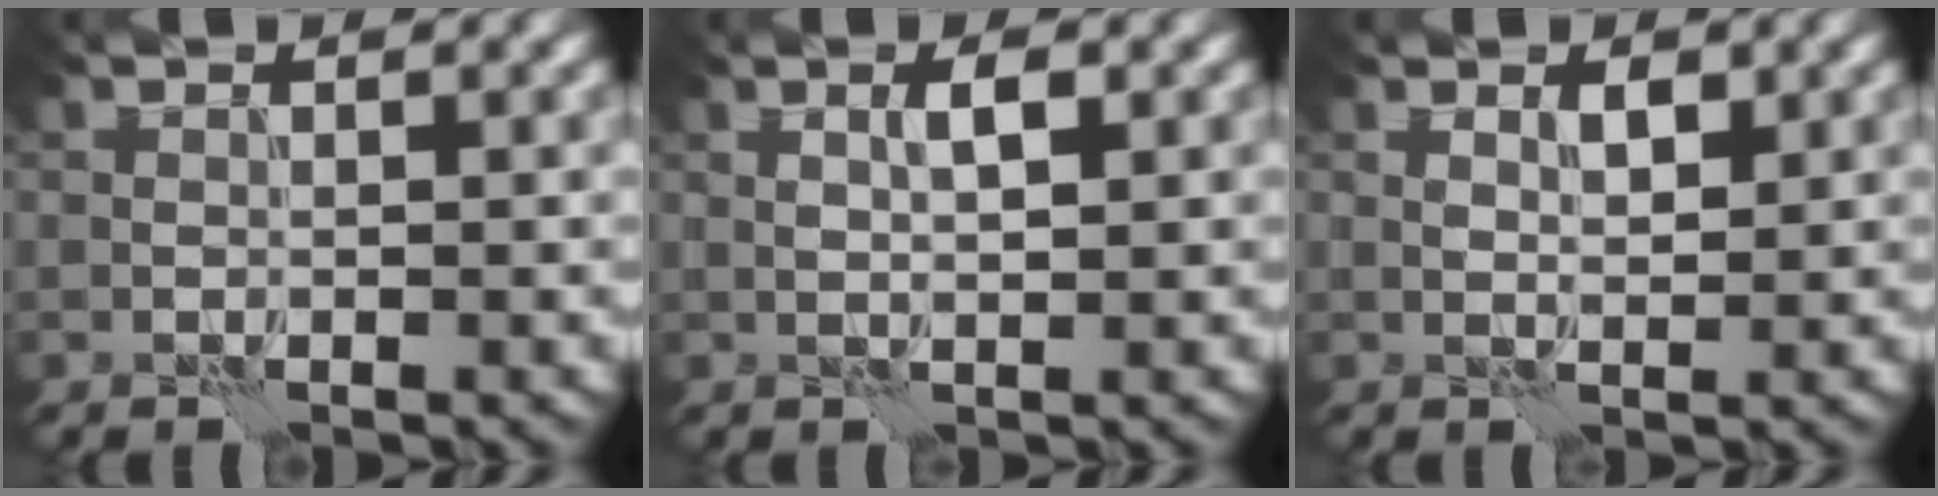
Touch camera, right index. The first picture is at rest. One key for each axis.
{"total": 1.9, "fx": 0.6, "fy": 0.4, "fz": 1.8, "tx": -0.032, "ty": 0.003, "tz": 0.009}
{"total": 1.3, "fx": 0.8, "fy": 0.6, "fz": 0.9, "tx": -0.016, "ty": -0.004, "tz": 0.016}